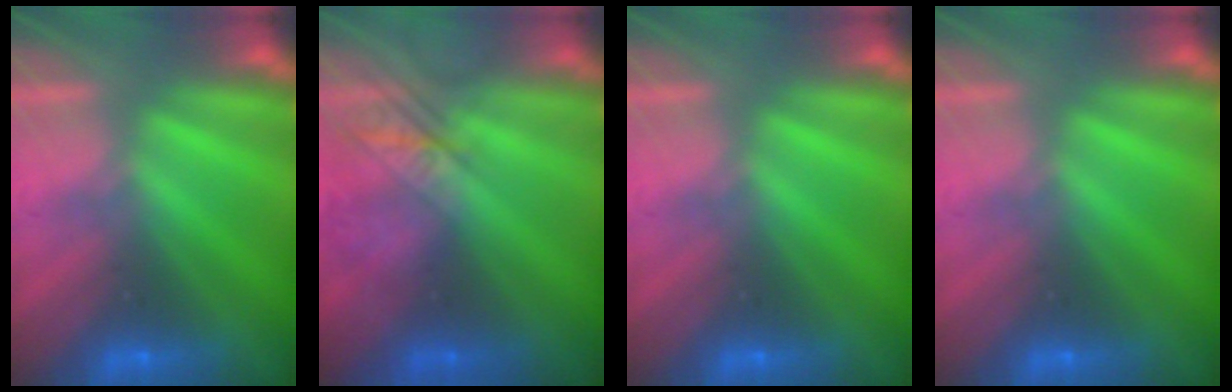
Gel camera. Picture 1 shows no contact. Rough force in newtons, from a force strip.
{"total": 2.5}
{"total": 0.0}
{"total": 0.0}